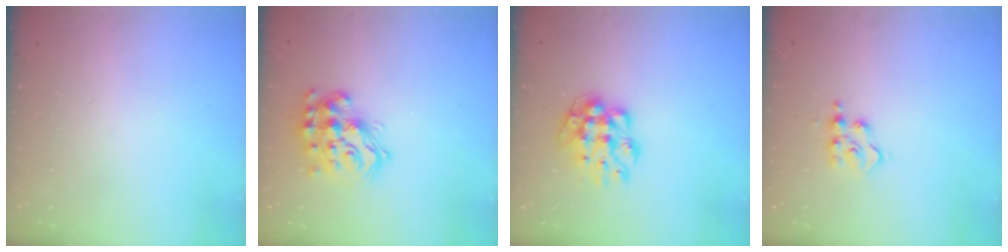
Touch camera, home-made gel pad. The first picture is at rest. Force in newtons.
{"total": 16.9, "press": 16.9, "slide": 1.4}
{"total": 10.3, "press": 10.3, "slide": 0.5}
{"total": 4.6, "press": 4.6, "slide": 0.2}